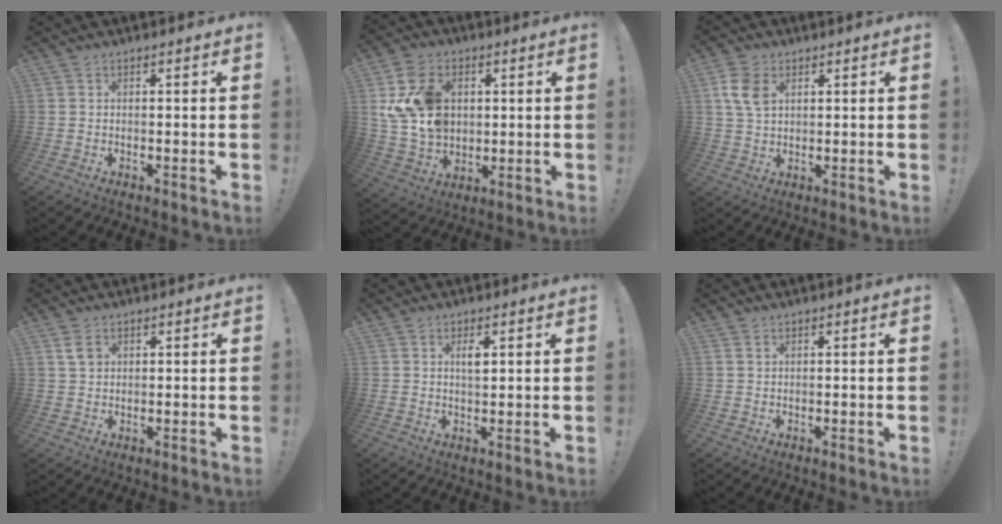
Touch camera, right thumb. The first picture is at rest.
{"total": 16.9, "force": [4.0, 12.9, 10.2], "torque": [-0.193, -0.012, 0.082]}
{"total": 8.6, "force": [3.0, 5.9, 5.5], "torque": [-0.107, 0.001, 0.057]}
{"total": 3.4, "force": [1.5, 2.4, 1.8], "torque": [-0.015, -0.005, 0.025]}
{"total": 2.8, "force": [1.0, 0.9, 2.5], "torque": [-0.029, -0.007, 0.010]}
{"total": 0.8, "force": [0.5, 0.5, 0.4], "torque": [-0.009, 0.001, 0.009]}